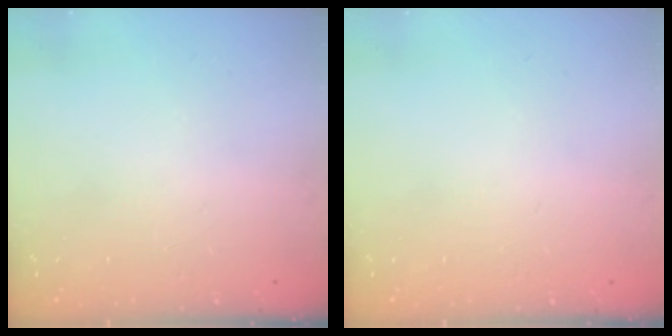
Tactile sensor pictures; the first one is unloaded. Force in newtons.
{"total": 0.0}